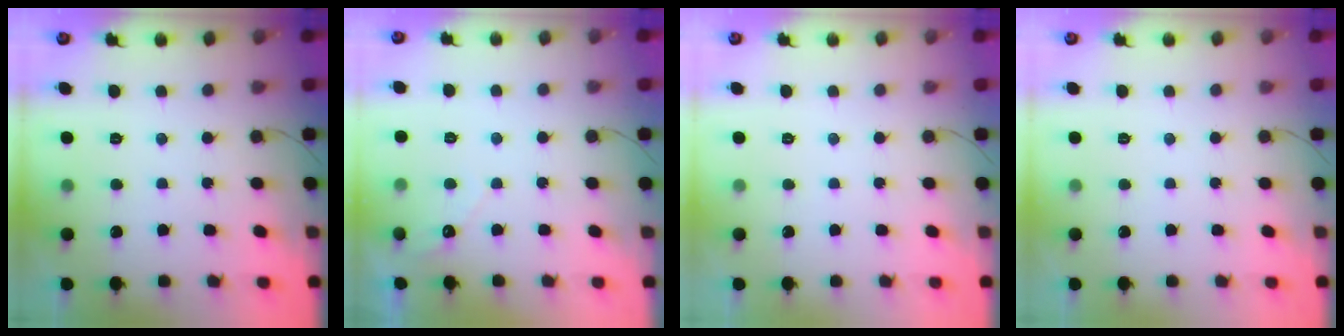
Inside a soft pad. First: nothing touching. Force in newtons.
{"total": 2.9, "press": 2.9, "slide": 0.1}
{"total": 0.0}
{"total": 0.0}